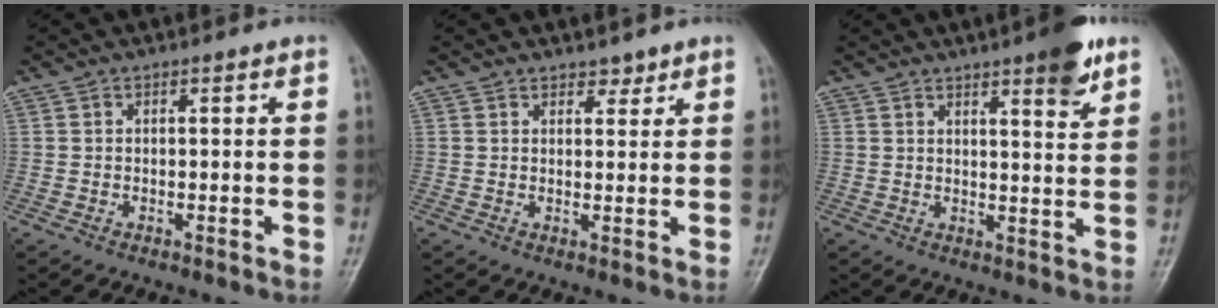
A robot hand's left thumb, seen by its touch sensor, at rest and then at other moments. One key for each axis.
{"total": 2.1, "fx": 1.7, "fy": 1.1, "fz": 0.5, "tx": 0.009, "ty": -0.011, "tz": 0.022}
{"total": 7.2, "fx": 4.5, "fy": 1.5, "fz": 5.4, "tx": -0.065, "ty": -0.025, "tz": 0.060}